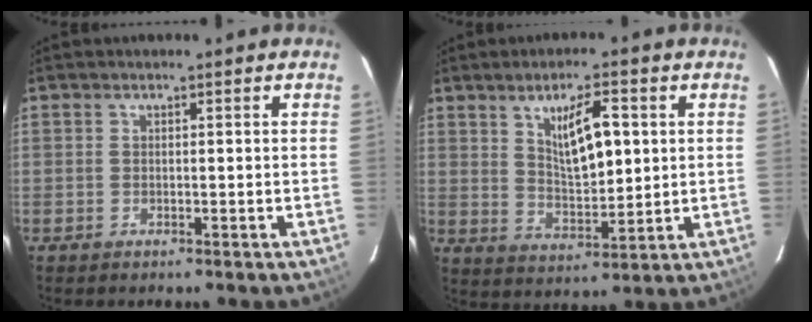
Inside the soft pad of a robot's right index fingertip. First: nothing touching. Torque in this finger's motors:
{"motor_torque": [0.40, 0.32, 0.18, 0.05]}